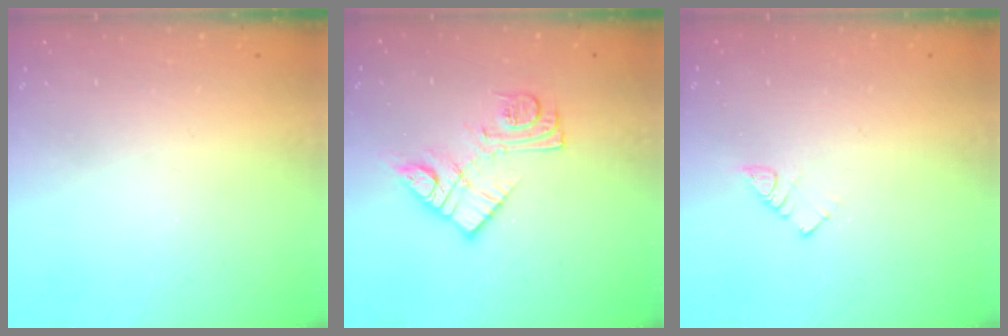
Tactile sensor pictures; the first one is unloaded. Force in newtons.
{"total": 11.8, "press": 11.8, "slide": 0.7}
{"total": 3.1, "press": 3.1, "slide": 0.3}